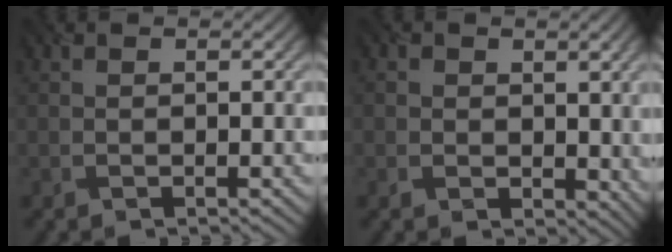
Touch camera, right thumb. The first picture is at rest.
{"total": 3.3, "force": [0.4, 2.9, 1.6], "torque": [-0.029, -0.020, 0.017]}